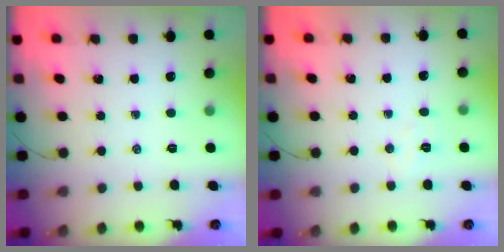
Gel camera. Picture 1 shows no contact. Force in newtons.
{"total": 4.1, "press": 4.0, "slide": 0.9}